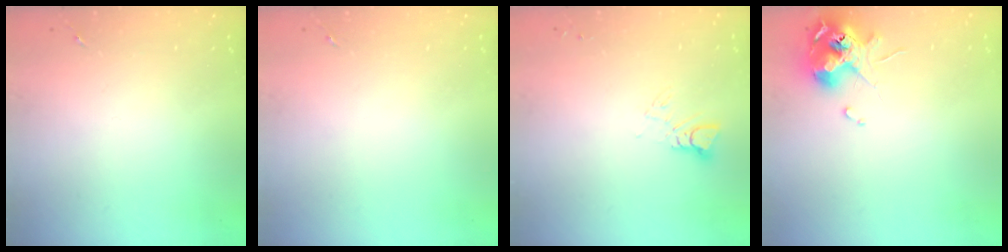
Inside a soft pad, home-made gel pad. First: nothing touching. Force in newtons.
{"total": 0.0}
{"total": 3.6, "press": 3.6, "slide": 0.1}
{"total": 11.3, "press": 11.2, "slide": 1.5}